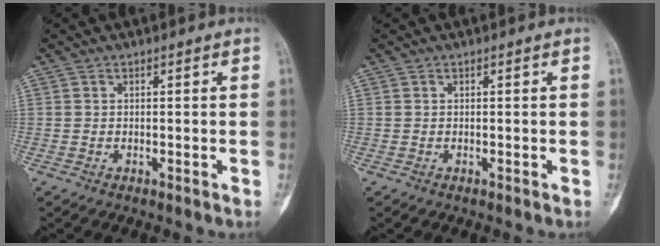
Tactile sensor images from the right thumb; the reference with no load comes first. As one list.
[{"total": 0.0}]